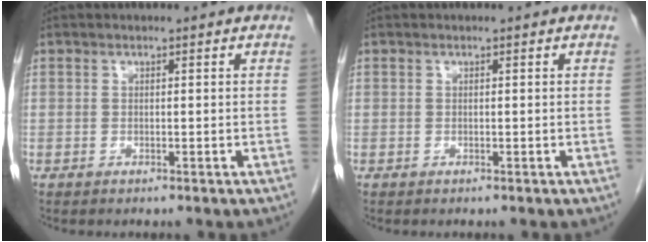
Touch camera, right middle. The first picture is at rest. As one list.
[{"total": 0.0}]